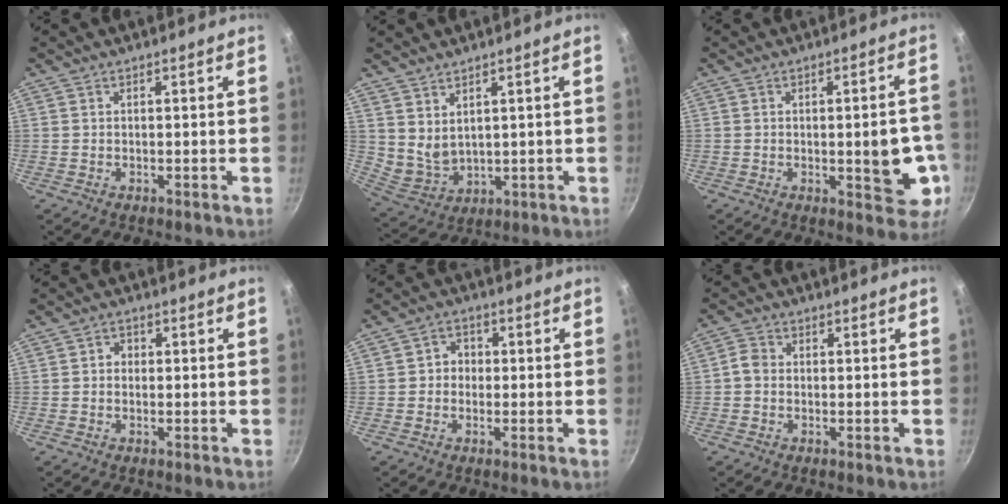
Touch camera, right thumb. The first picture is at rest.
{"total": 6.0, "force": [3.1, 3.6, 3.7], "torque": [-0.061, -0.034, 0.078]}
{"total": 9.3, "force": [-1.5, 3.6, 8.5], "torque": [-0.086, 0.001, -0.017]}
{"total": 1.7, "force": [-0.1, 1.5, 0.7], "torque": [-0.005, 0.005, -0.005]}
{"total": 3.4, "force": [-0.4, 3.1, 1.3], "torque": [0.003, 0.008, -0.013]}
{"total": 2.6, "force": [-0.6, 2.2, 1.3], "torque": [-0.027, 0.011, -0.020]}